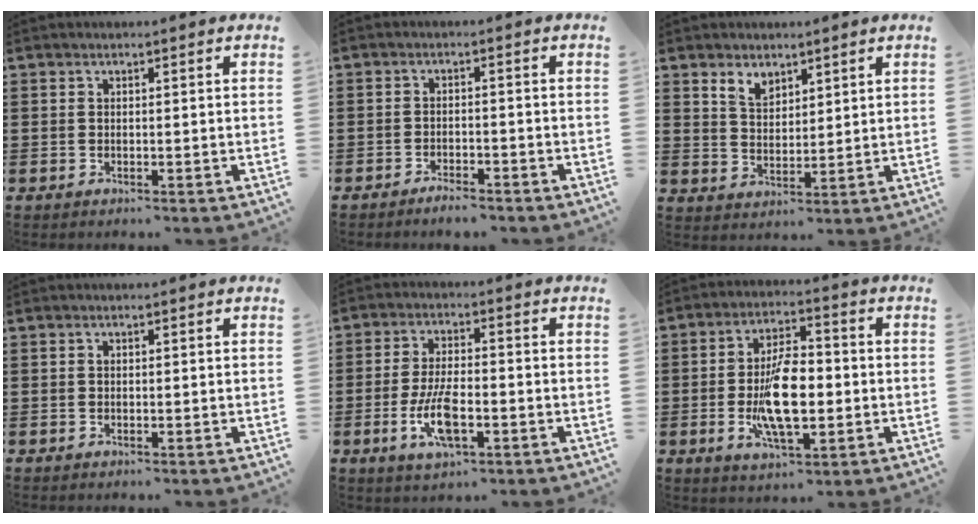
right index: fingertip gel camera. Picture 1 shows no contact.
{"total": 2.1, "force": [-2.0, 0.2, 0.5], "torque": [-0.013, 0.002, -0.040]}
{"total": 3.8, "force": [2.9, 2.1, 1.2], "torque": [-0.032, 0.005, 0.056]}
{"total": 0.0}
{"total": 7.9, "force": [-2.6, 2.9, 6.9], "torque": [-0.154, -0.011, -0.050]}
{"total": 11.3, "force": [-1.8, 4.8, 10.1], "torque": [-0.203, -0.009, -0.034]}